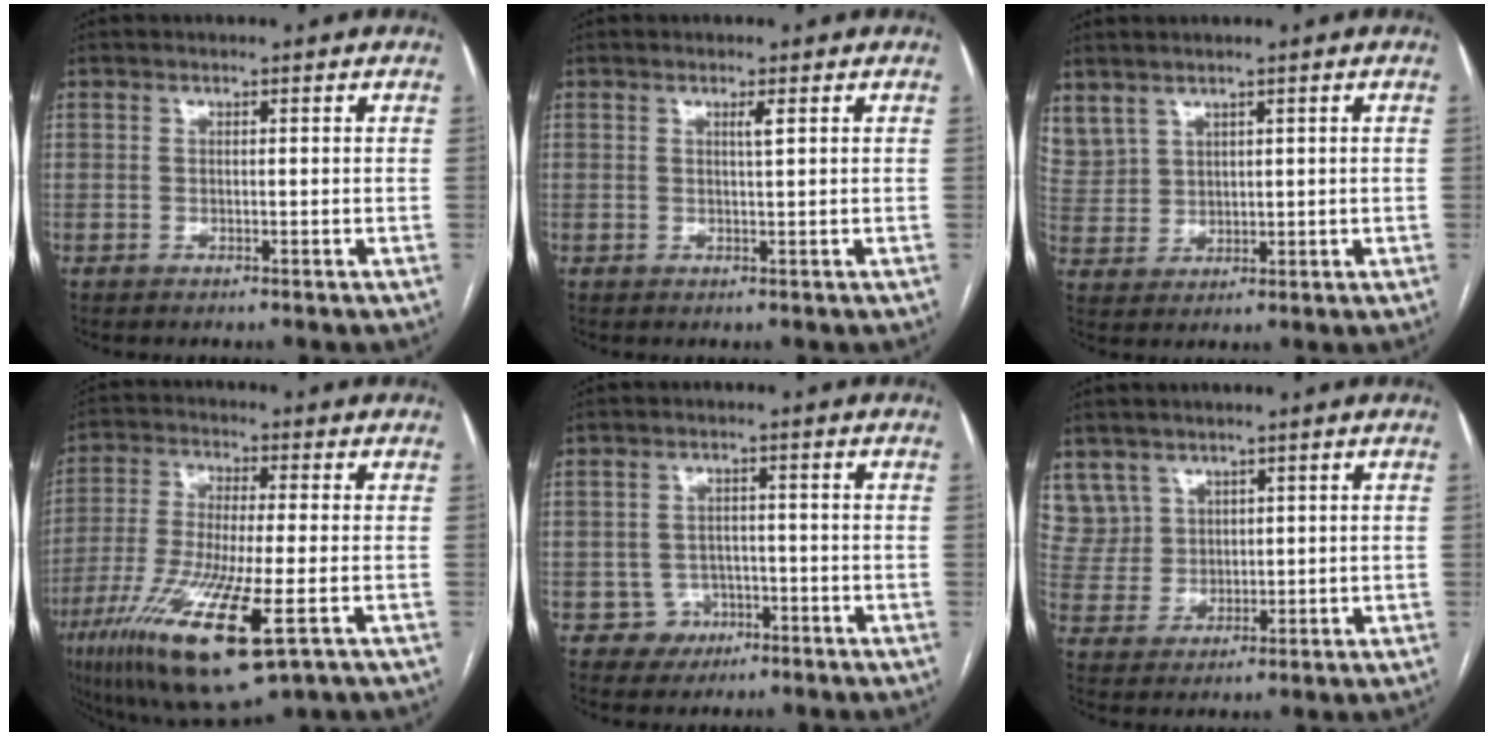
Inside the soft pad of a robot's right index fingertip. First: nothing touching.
{"total": 1.3, "force": [0.6, -0.2, 1.1], "torque": [-0.021, -0.003, 0.010]}
{"total": 9.1, "force": [5.6, 6.3, 3.2], "torque": [-0.098, 0.019, 0.137]}
{"total": 17.2, "force": [-7.4, 2.4, 15.4], "torque": [-0.314, -0.044, -0.126]}
{"total": 3.9, "force": [-1.7, 3.5, -0.1], "torque": [0.014, 0.017, -0.021]}
{"total": 7.1, "force": [4.4, 5.5, 0.2], "torque": [-0.006, 0.014, 0.104]}